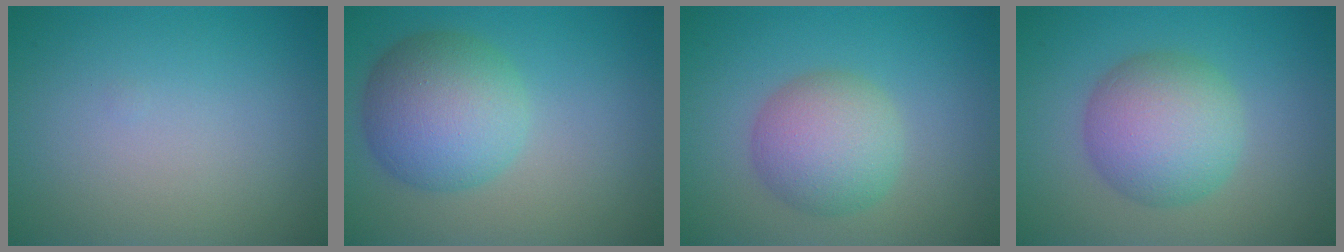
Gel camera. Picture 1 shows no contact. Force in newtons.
{"total": 6.9, "press": 6.9, "slide": 0.3}
{"total": 5.0, "press": 5.0, "slide": 0.2}
{"total": 6.3, "press": 6.3, "slide": 0.1}